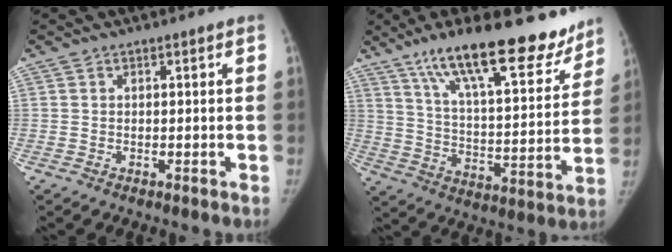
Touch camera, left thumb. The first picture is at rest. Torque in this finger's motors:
{"motor_torque": [0.79, -0.50, 1.61, -1.15, 0.11]}